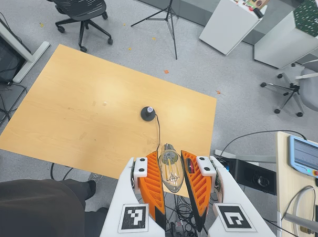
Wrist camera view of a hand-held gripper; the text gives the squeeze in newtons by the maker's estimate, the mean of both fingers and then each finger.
{"total": 14.3, "left": 15.7, "right": 12.8}